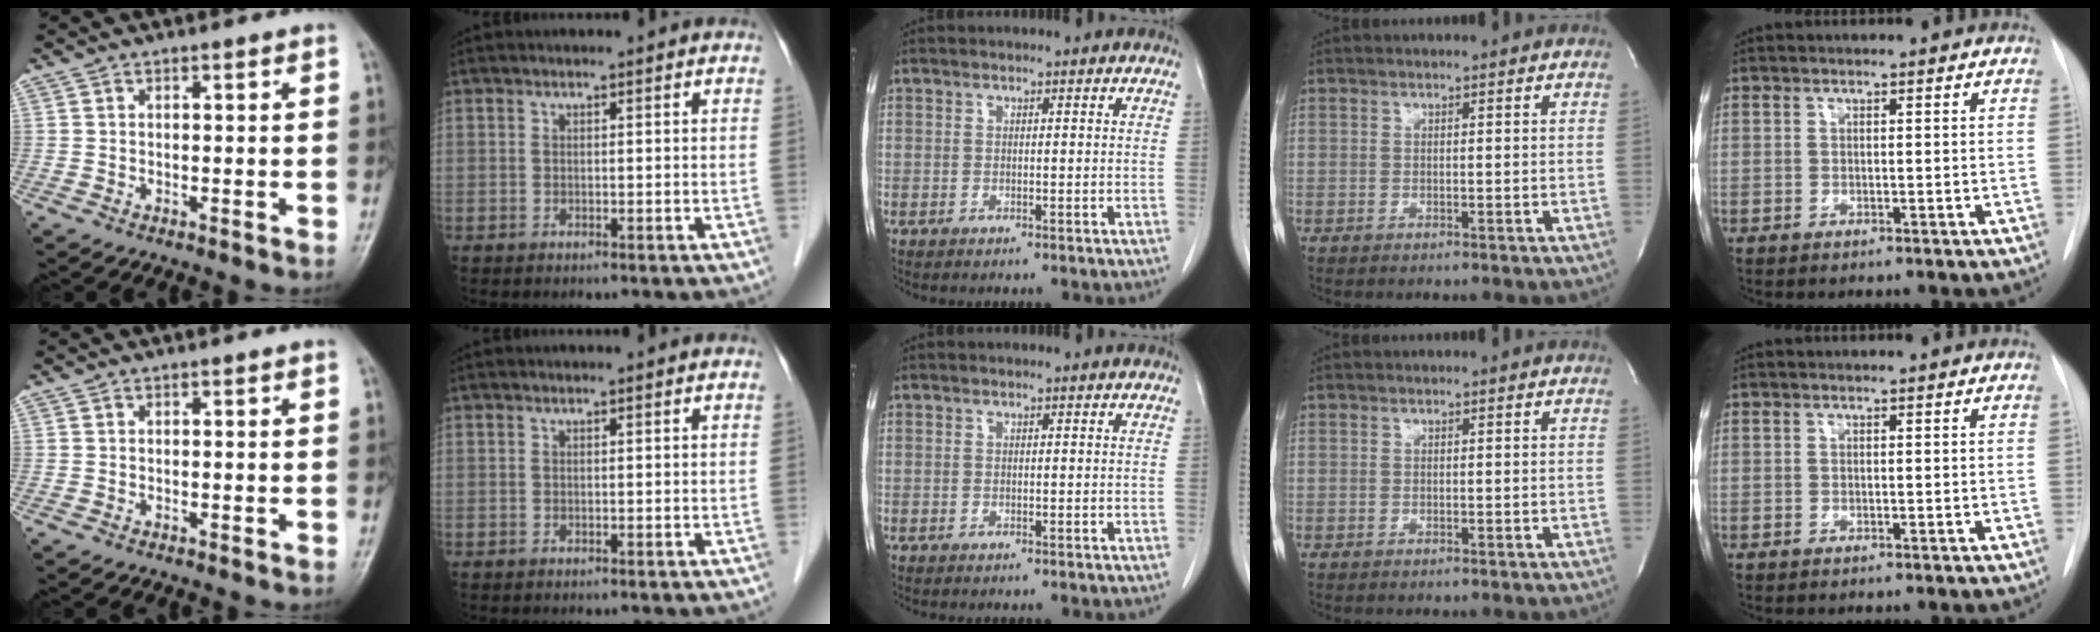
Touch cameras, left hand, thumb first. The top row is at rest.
{}